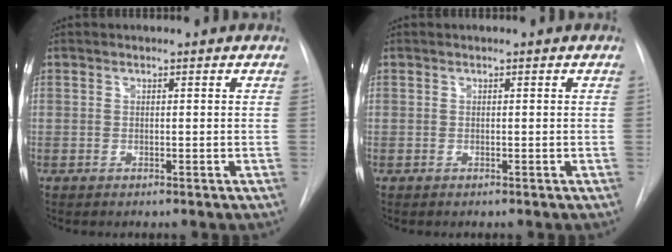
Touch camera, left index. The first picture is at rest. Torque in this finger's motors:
{"motor_torque": [0.00, 0.00, 0.00, 0.00]}